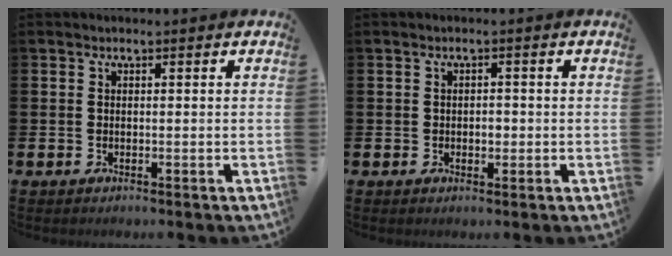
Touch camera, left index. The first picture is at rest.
{"total": 1.3, "force": [0.0, 0.9, 0.9], "torque": [-0.002, 0.000, -0.004]}